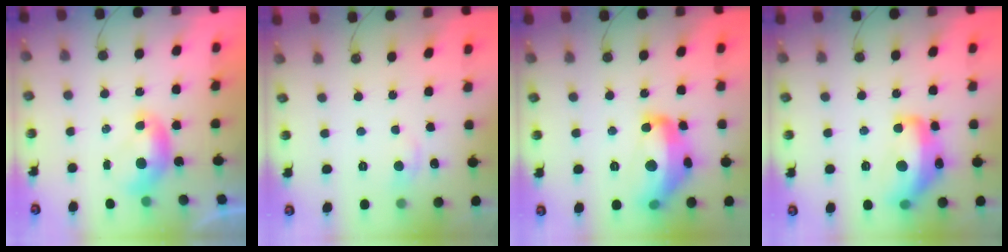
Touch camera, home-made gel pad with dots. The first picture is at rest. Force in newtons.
{"total": 1.2, "press": 0.9, "slide": 0.8}
{"total": 14.5, "press": 14.5, "slide": 0.8}
{"total": 12.8, "press": 12.7, "slide": 1.0}